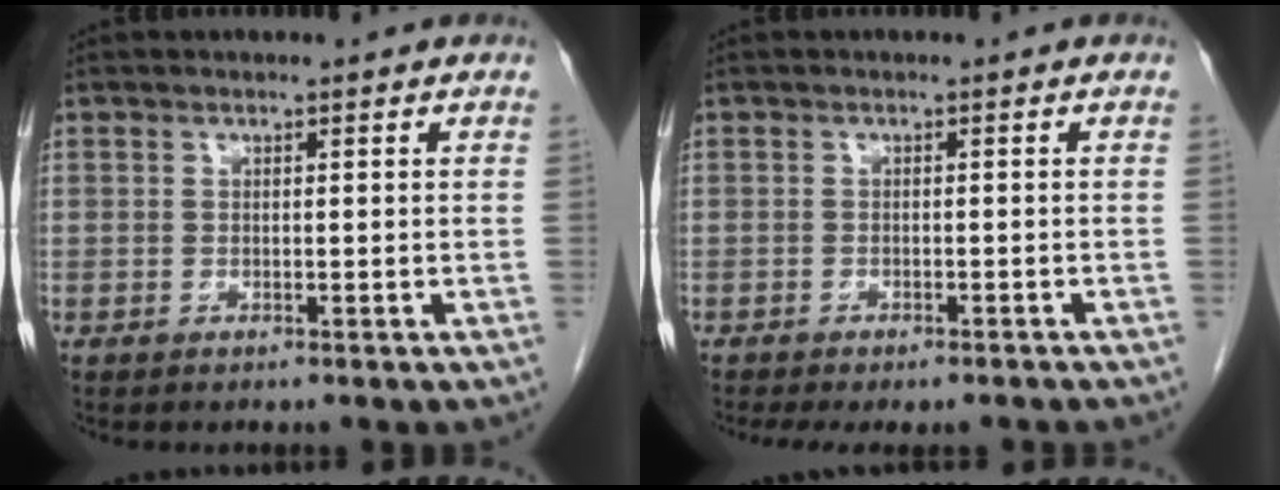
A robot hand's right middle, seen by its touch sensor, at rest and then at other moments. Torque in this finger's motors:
{"motor_torque": [0.68, -0.50, 0.13, 0.04]}